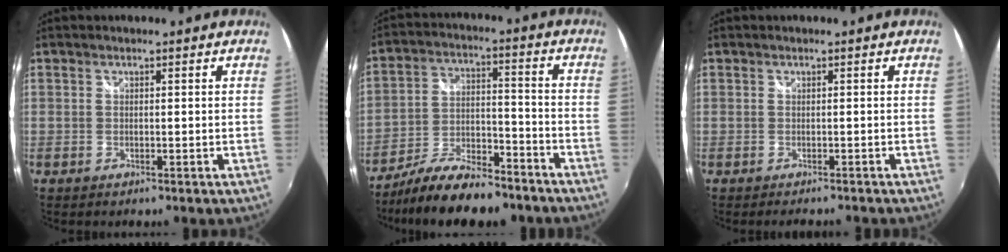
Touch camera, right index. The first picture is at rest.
{"total": 16.2, "force": [-12.9, 5.1, 8.3], "torque": [-0.162, -0.008, -0.208]}
{"total": 2.6, "force": [-2.2, 0.9, 1.0], "torque": [-0.016, -0.011, -0.030]}